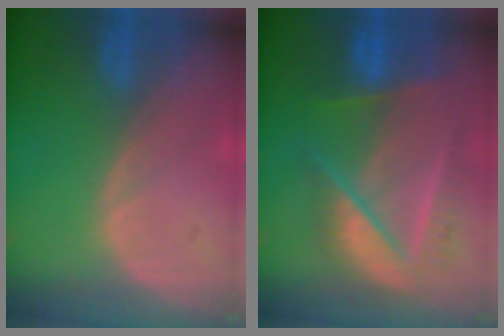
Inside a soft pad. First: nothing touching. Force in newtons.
{"total": 9.3, "press": 8.3, "slide": 4.2}